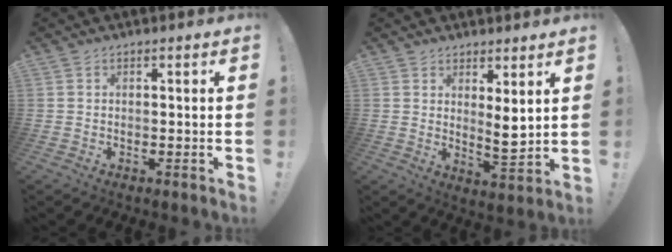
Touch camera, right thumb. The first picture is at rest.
{"total": 5.6, "force": [2.7, 1.6, 4.7], "torque": [-0.055, -0.034, 0.046]}